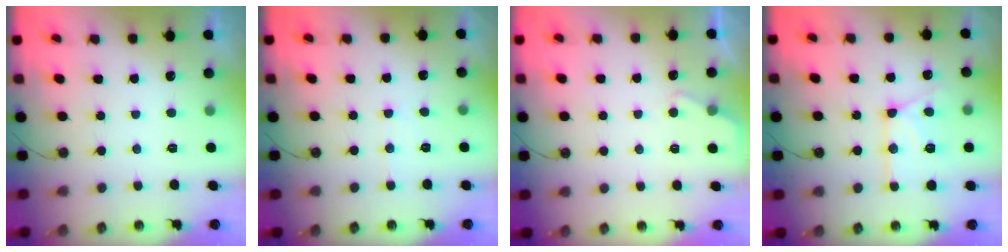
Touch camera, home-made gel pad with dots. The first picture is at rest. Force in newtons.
{"total": 4.9, "press": 4.9, "slide": 0.6}
{"total": 3.2, "press": 3.2, "slide": 0.5}
{"total": 13.4, "press": 13.3, "slide": 1.2}